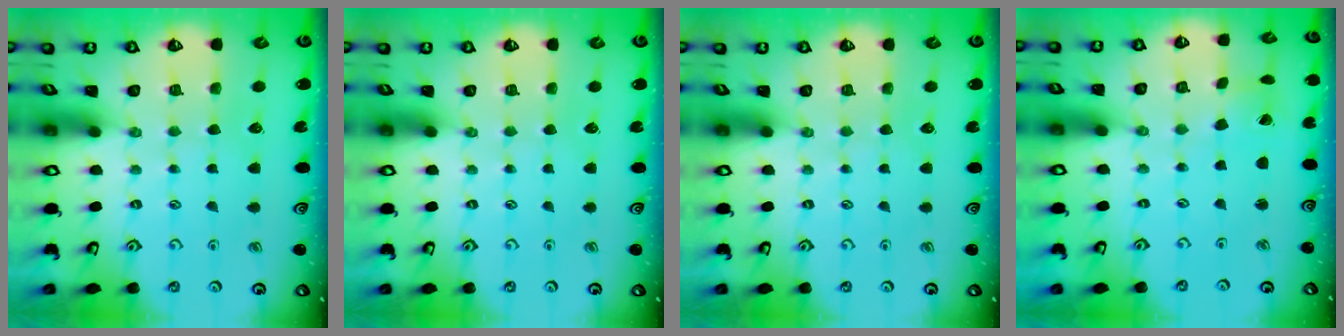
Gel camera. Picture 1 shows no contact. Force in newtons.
{"total": 0.0}
{"total": 0.0}
{"total": 1.2, "press": 1.2, "slide": 0.1}